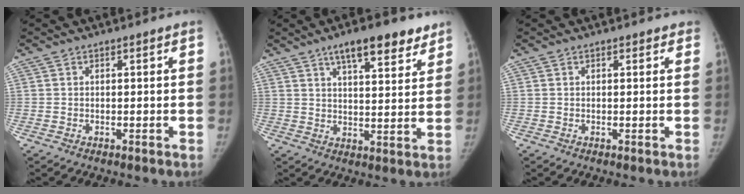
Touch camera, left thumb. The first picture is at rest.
{"total": 11.4, "force": [7.6, 3.9, 7.6], "torque": [-0.082, -0.032, 0.113]}
{"total": 1.0, "force": [0.7, 0.7, 0.2], "torque": [0.013, -0.001, 0.002]}